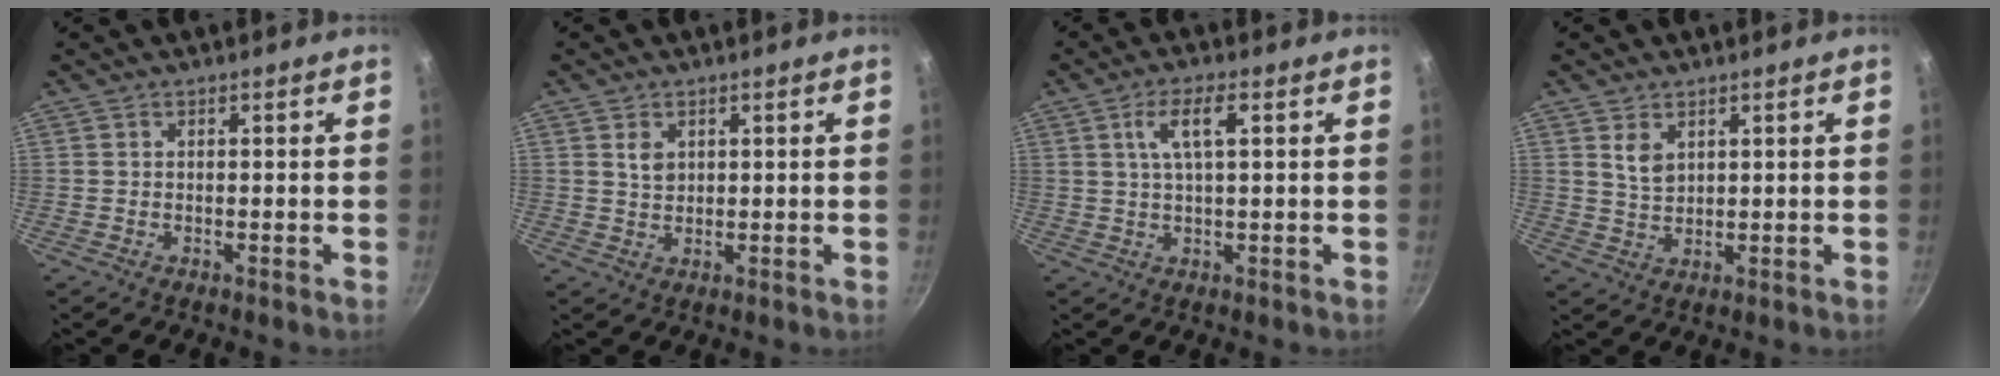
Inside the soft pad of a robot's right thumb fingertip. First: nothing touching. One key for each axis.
{"total": 2.7, "fx": 1.1, "fy": 1.9, "fz": 1.6, "tx": -0.022, "ty": -0.003, "tz": 0.023}
{"total": 6.0, "fx": 2.0, "fy": 1.7, "fz": 5.4, "tx": -0.106, "ty": 0.007, "tz": 0.036}
{"total": 3.9, "fx": 1.9, "fy": 2.3, "fz": 2.4, "tx": -0.041, "ty": -0.013, "tz": 0.042}